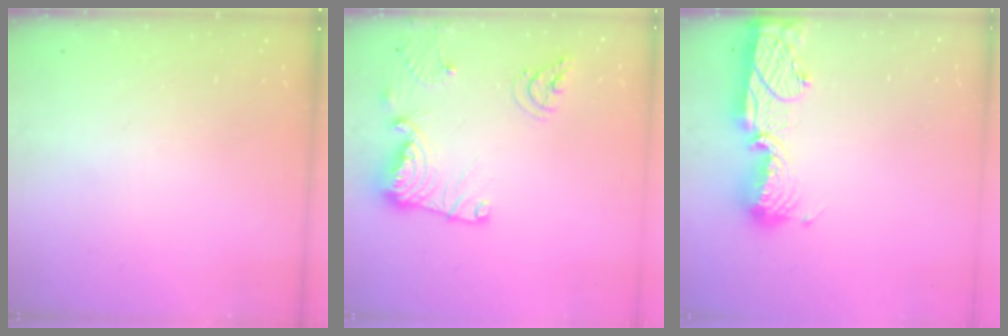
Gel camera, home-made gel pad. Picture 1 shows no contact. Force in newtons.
{"total": 14.1, "press": 14.0, "slide": 1.1}
{"total": 15.3, "press": 14.8, "slide": 4.0}